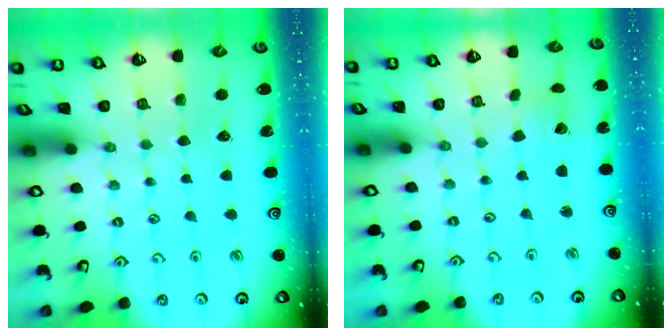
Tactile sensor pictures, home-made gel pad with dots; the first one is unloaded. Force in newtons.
{"total": 2.6, "press": 2.6, "slide": 0.3}